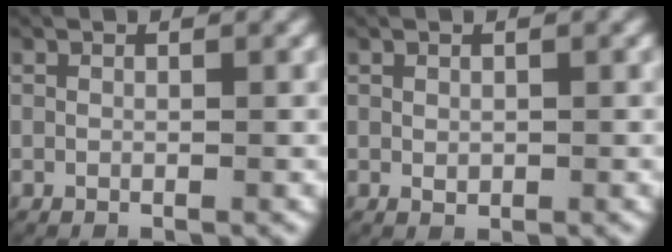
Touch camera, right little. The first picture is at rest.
{"total": 0.6, "force": [0.0, 0.5, 0.3], "torque": [-0.006, -0.001, 0.001]}